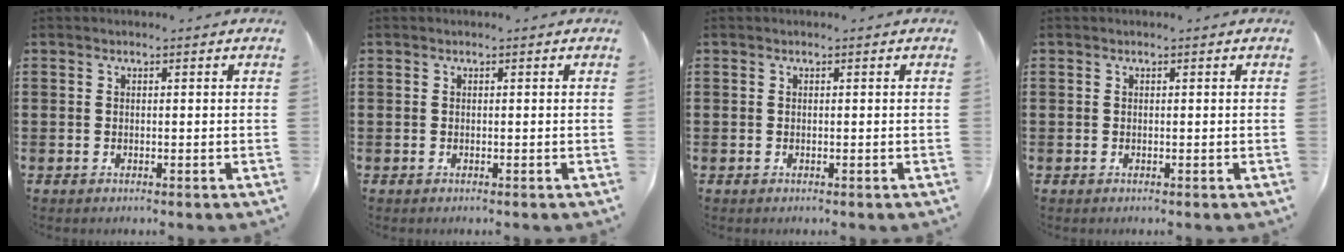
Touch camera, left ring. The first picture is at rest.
{"total": 0.0}
{"total": 0.0}
{"total": 0.0}